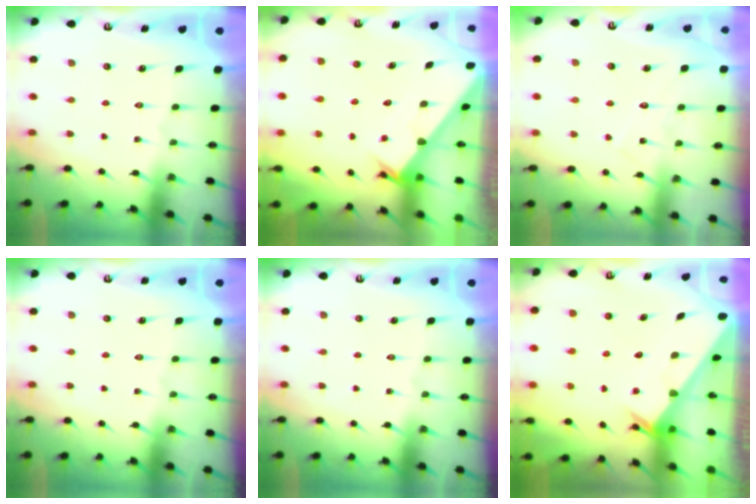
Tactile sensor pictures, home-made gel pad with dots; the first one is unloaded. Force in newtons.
{"total": 2.9, "press": 2.9, "slide": 0.1}
{"total": 6.8, "press": 6.8, "slide": 0.4}
{"total": 0.0}
{"total": 0.0}
{"total": 3.3, "press": 3.3, "slide": 0.3}